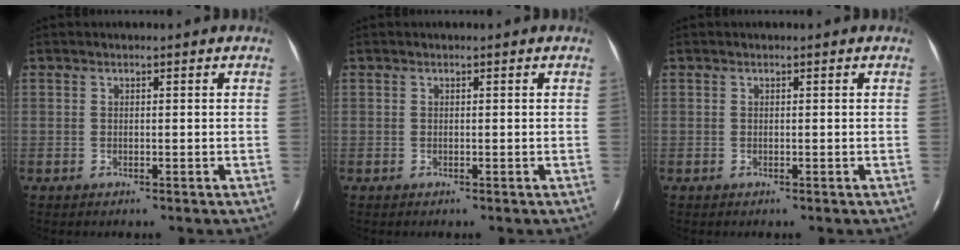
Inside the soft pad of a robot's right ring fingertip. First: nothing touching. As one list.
[{"total": 0.0}, {"total": 0.0}]